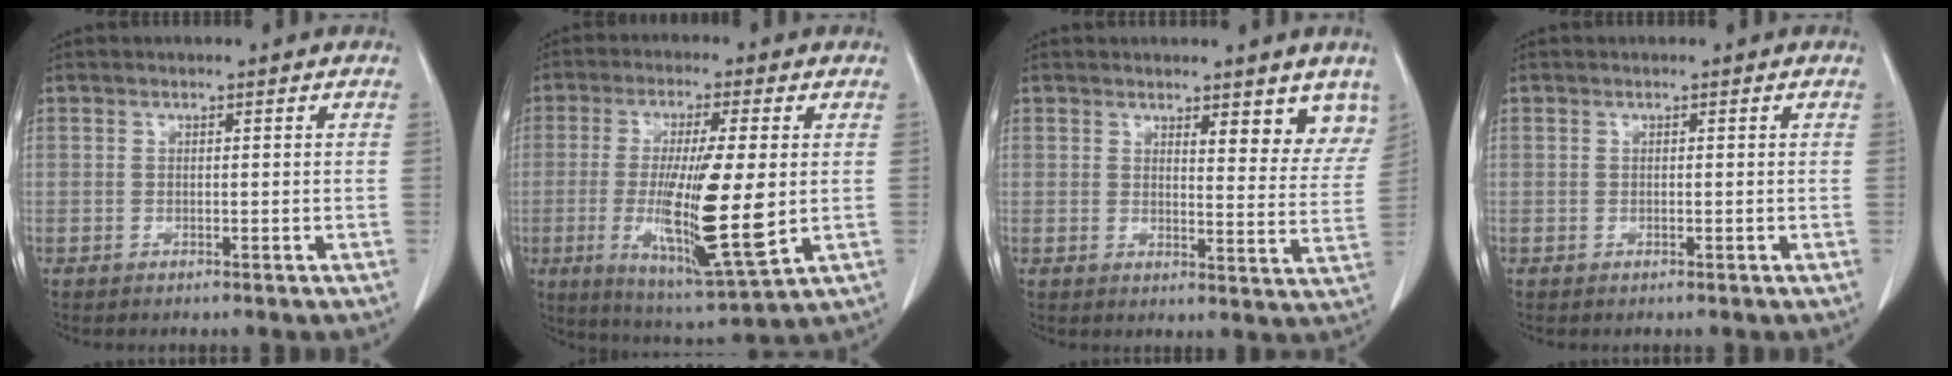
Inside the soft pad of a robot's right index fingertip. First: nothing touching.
{"total": 15.6, "force": [-1.3, 1.6, 15.4], "torque": [-0.283, -0.027, -0.016]}
{"total": 7.1, "force": [5.6, 1.9, 4.0], "torque": [-0.031, -0.023, 0.056]}
{"total": 0.0}